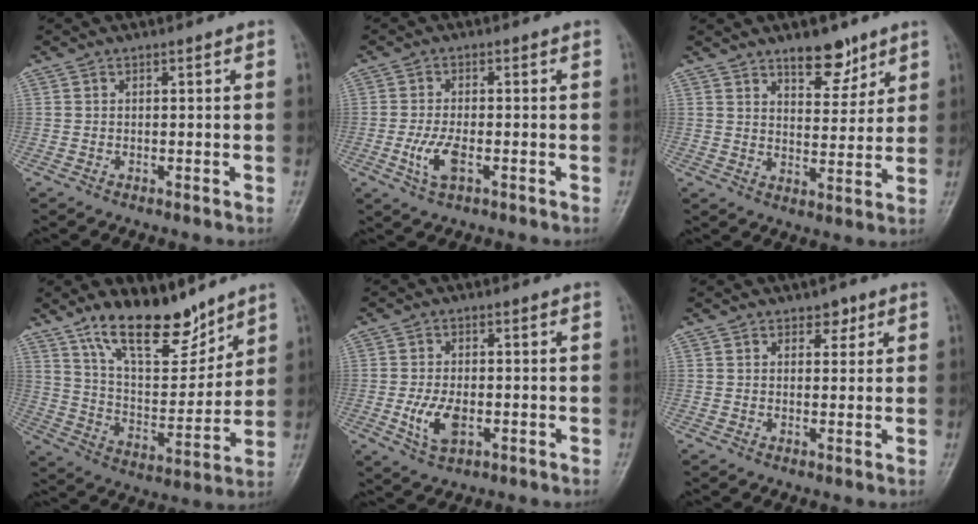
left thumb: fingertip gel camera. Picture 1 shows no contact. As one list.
[{"total": 4.8, "force": [-1.7, 2.0, 4.0], "torque": [-0.088, 0.002, -0.029]}, {"total": 7.7, "force": [5.5, 3.5, 4.1], "torque": [-0.030, -0.038, 0.086]}, {"total": 15.8, "force": [11.7, 6.3, 8.6], "torque": [-0.106, -0.076, 0.213]}, {"total": 6.0, "force": [-1.5, 3.3, 4.8], "torque": [-0.092, -0.001, -0.024]}, {"total": 2.6, "force": [1.6, 1.7, 1.1], "torque": [0.004, -0.007, 0.020]}]